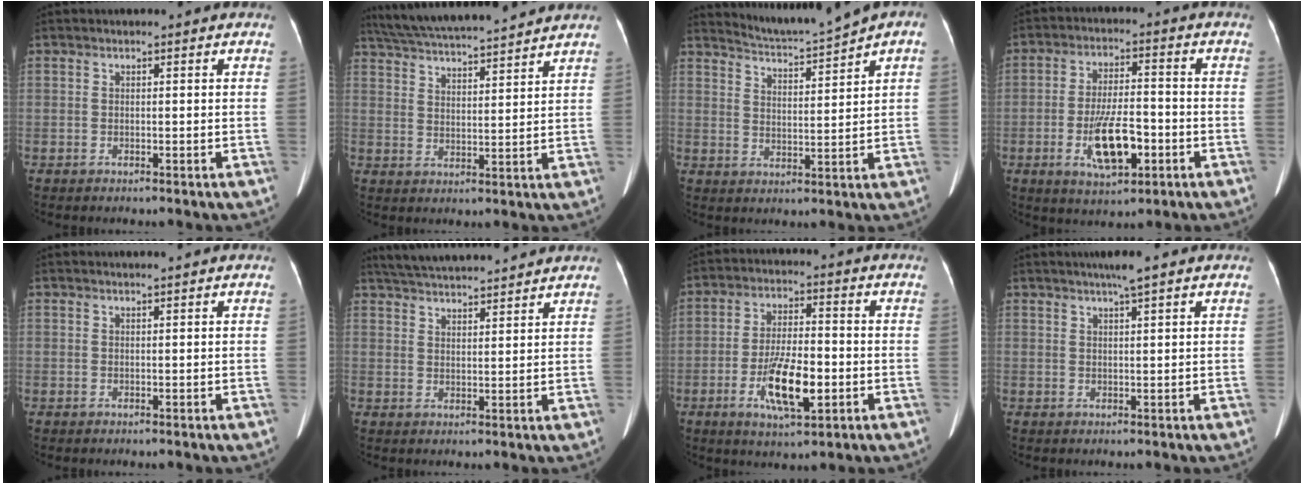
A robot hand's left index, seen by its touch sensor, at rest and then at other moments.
{"total": 16.4, "force": [14.9, 0.7, 6.8], "torque": [-0.127, 0.029, 0.232]}
{"total": 6.2, "force": [5.8, -1.2, 1.8], "torque": [-0.032, -0.002, 0.105]}
{"total": 9.3, "force": [-3.2, 3.1, 8.1], "torque": [-0.157, -0.002, -0.053]}
{"total": 0.5, "force": [0.4, -0.1, 0.3], "torque": [-0.009, -0.001, 0.012]}
{"total": 11.9, "force": [11.1, 0.9, 4.2], "torque": [-0.082, 0.030, 0.170]}
{"total": 9.8, "force": [-3.1, 2.8, 8.9], "torque": [-0.172, -0.007, -0.053]}
{"total": 3.4, "force": [2.4, -0.2, 2.5], "torque": [-0.044, 0.006, 0.040]}